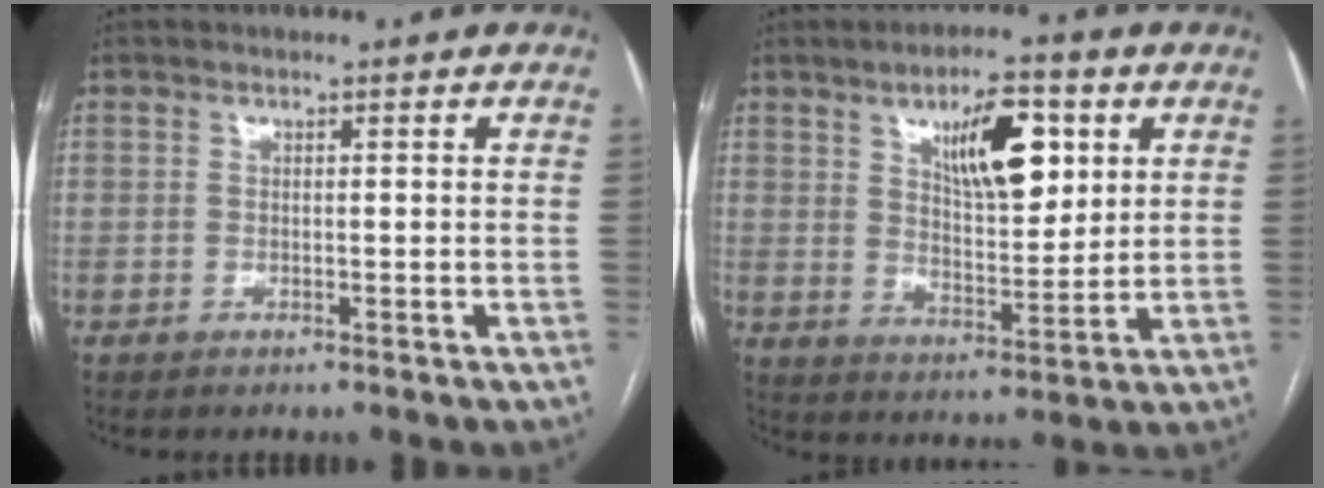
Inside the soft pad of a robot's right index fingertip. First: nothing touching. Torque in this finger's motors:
{"motor_torque": [0.72, 0.53, 0.25, 0.11]}